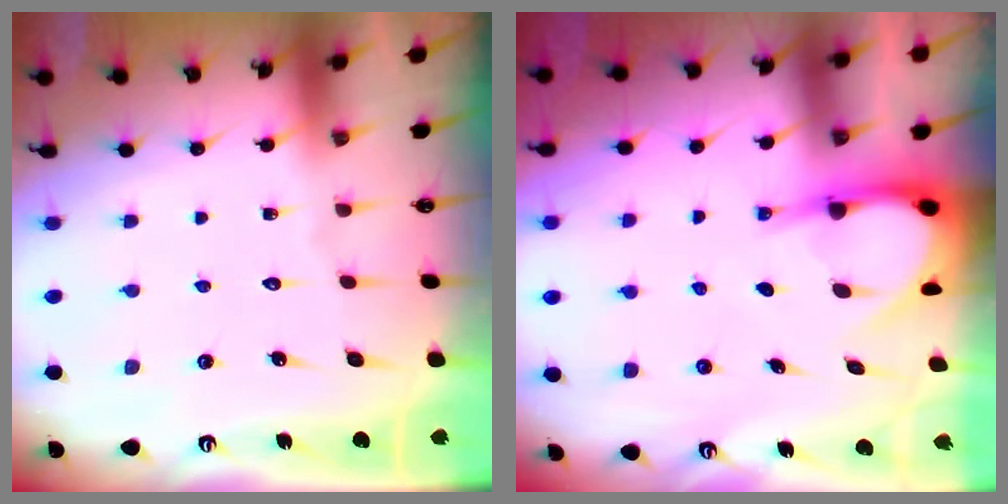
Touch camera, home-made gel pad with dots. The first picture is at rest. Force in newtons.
{"total": 6.0, "press": 6.0, "slide": 0.6}